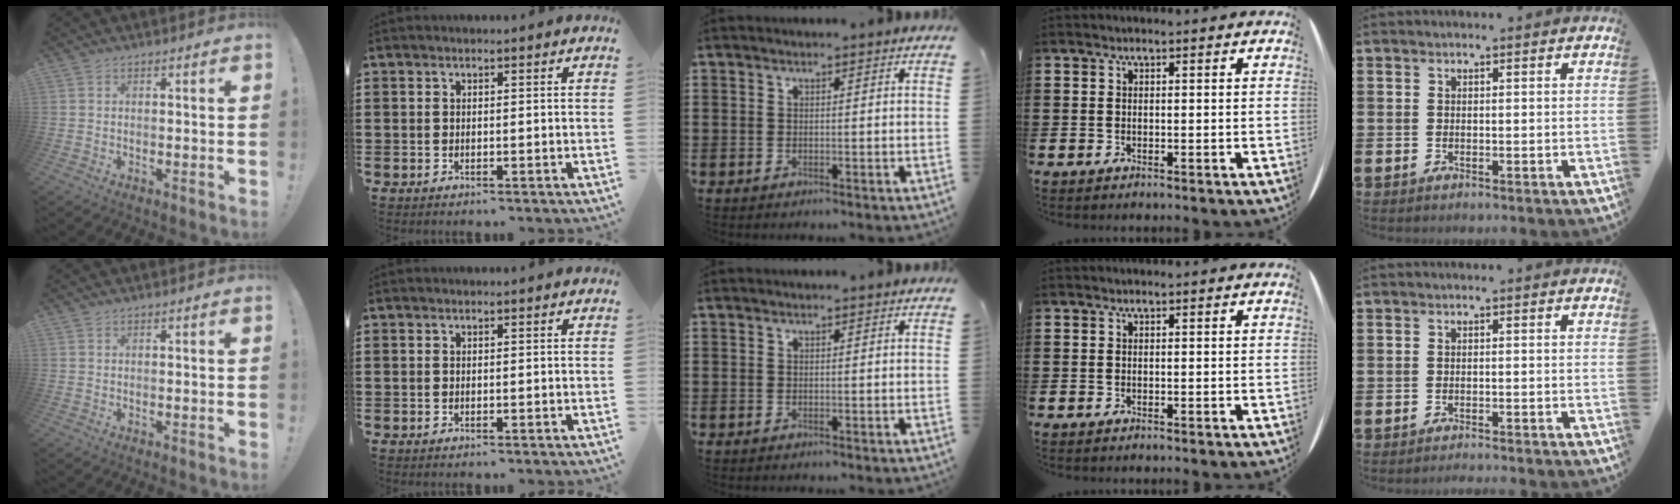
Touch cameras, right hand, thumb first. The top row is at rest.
{"little": {"total": 1.0, "force": [-0.9, -0.2, 0.0], "torque": [0.001, 0.001, -0.019]}}